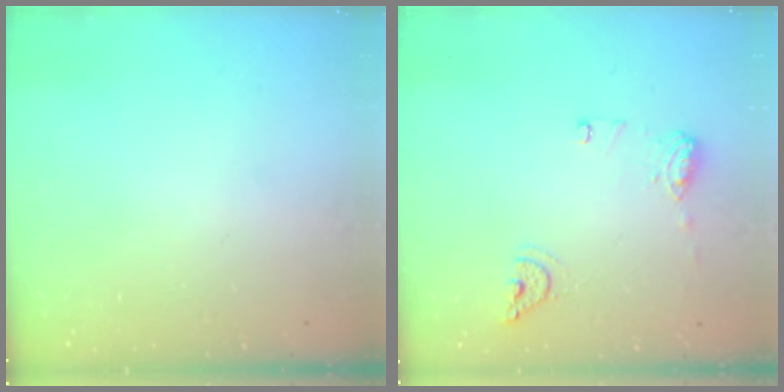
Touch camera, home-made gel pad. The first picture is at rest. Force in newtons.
{"total": 9.1, "press": 9.1, "slide": 1.1}